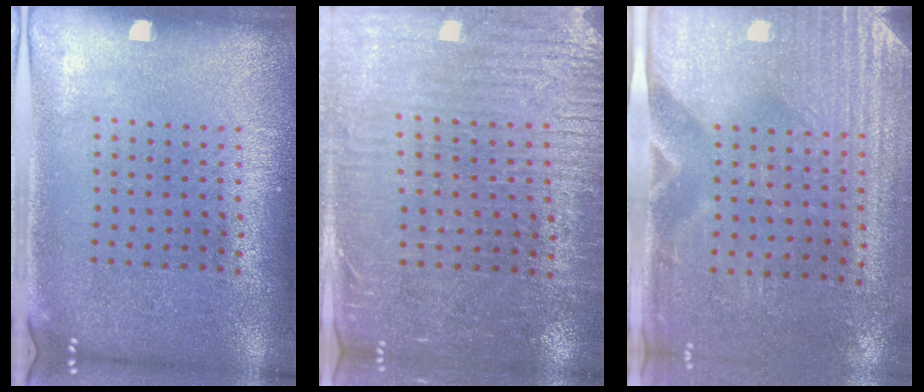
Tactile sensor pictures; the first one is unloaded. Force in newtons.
{"total": 3.2, "press": 2.9, "slide": 1.3}
{"total": 2.9, "press": 2.6, "slide": 1.5}